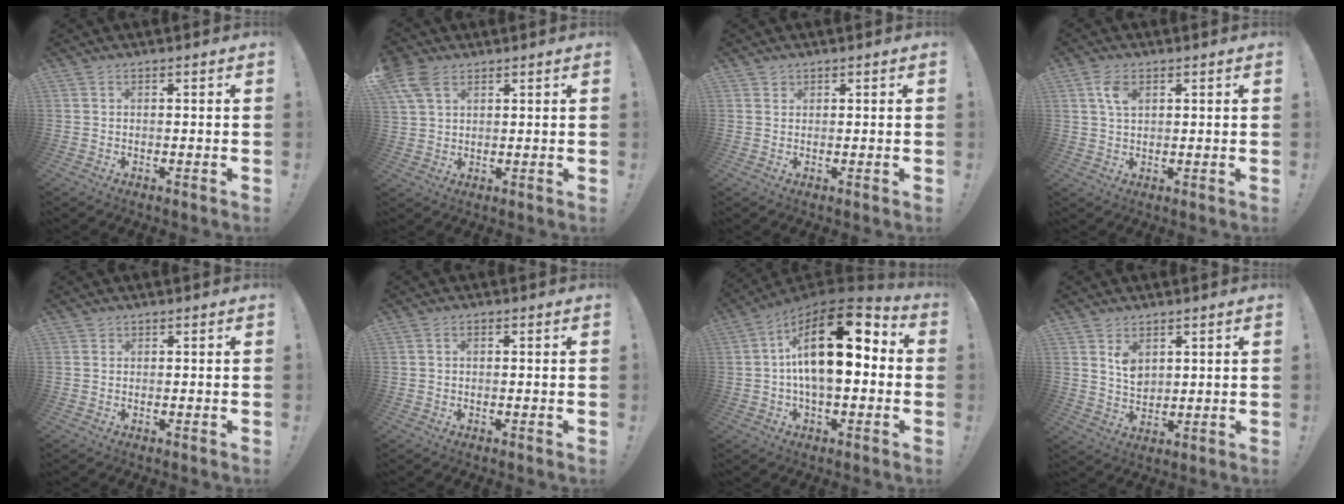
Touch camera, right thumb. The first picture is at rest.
{"total": 7.9, "force": [4.2, 4.8, 4.7], "torque": [-0.096, -0.006, 0.083]}
{"total": 1.0, "force": [0.9, 0.5, 0.1], "torque": [0.001, -0.003, 0.017]}
{"total": 4.9, "force": [2.0, 2.7, 3.5], "torque": [-0.062, 0.001, 0.036]}
{"total": 0.7, "force": [0.6, 0.4, 0.0], "torque": [0.001, -0.002, 0.011]}
{"total": 0.9, "force": [-0.1, 0.7, 0.5], "torque": [-0.010, 0.004, -0.002]}
{"total": 21.0, "force": [3.5, 10.1, 18.1], "torque": [-0.290, -0.014, 0.057]}
{"total": 5.7, "force": [3.4, 3.6, 2.8], "torque": [-0.039, -0.019, 0.061]}